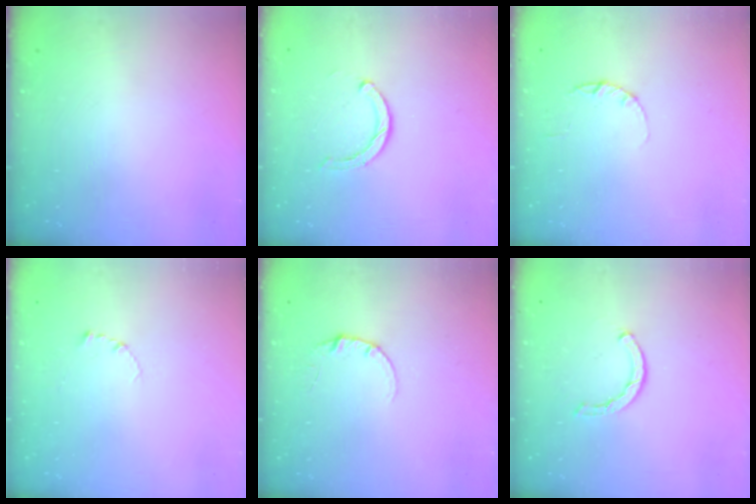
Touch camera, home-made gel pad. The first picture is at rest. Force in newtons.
{"total": 4.1, "press": 4.1, "slide": 0.4}
{"total": 2.2, "press": 2.2, "slide": 0.4}
{"total": 2.3, "press": 2.3, "slide": 0.2}
{"total": 3.3, "press": 3.3, "slide": 0.4}
{"total": 2.0, "press": 2.0, "slide": 0.2}